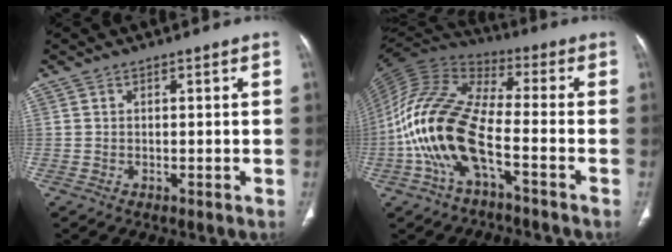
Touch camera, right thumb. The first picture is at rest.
{"total": 17.8, "force": [-5.6, 7.1, 15.3], "torque": [-0.323, 0.051, -0.112]}